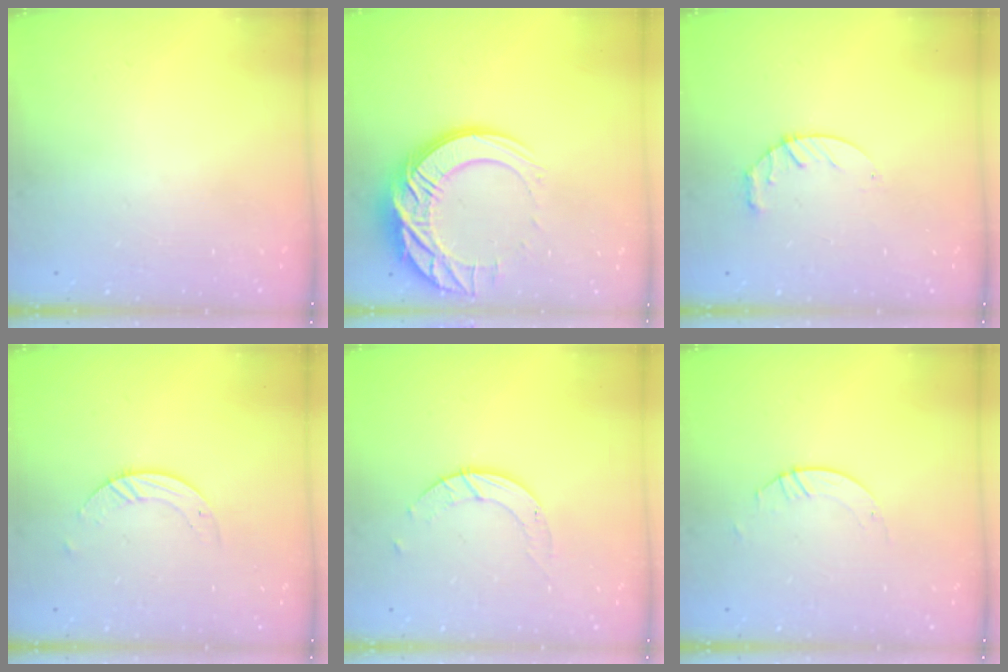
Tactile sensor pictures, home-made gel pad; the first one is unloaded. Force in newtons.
{"total": 18.7, "press": 18.6, "slide": 1.8}
{"total": 6.8, "press": 6.8, "slide": 0.8}
{"total": 3.1, "press": 3.1, "slide": 0.2}
{"total": 3.0, "press": 3.0, "slide": 0.3}
{"total": 1.1, "press": 1.1, "slide": 0.1}